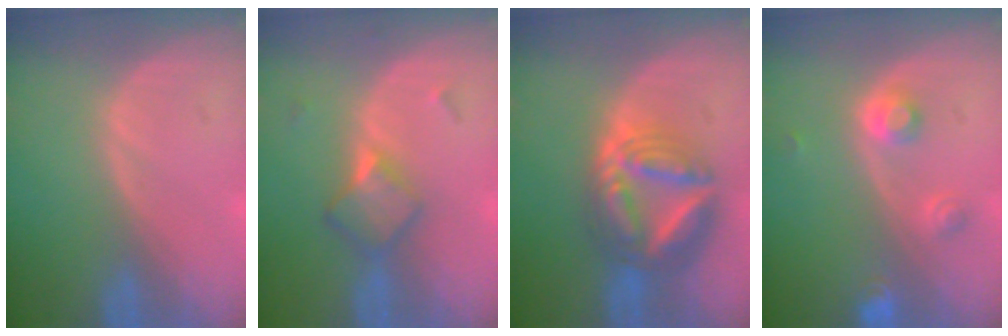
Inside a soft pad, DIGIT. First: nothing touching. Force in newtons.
{"total": 4.8, "press": 4.2, "slide": 2.2}
{"total": 9.2, "press": 9.1, "slide": 0.9}
{"total": 3.3, "press": 3.2, "slide": 1.0}